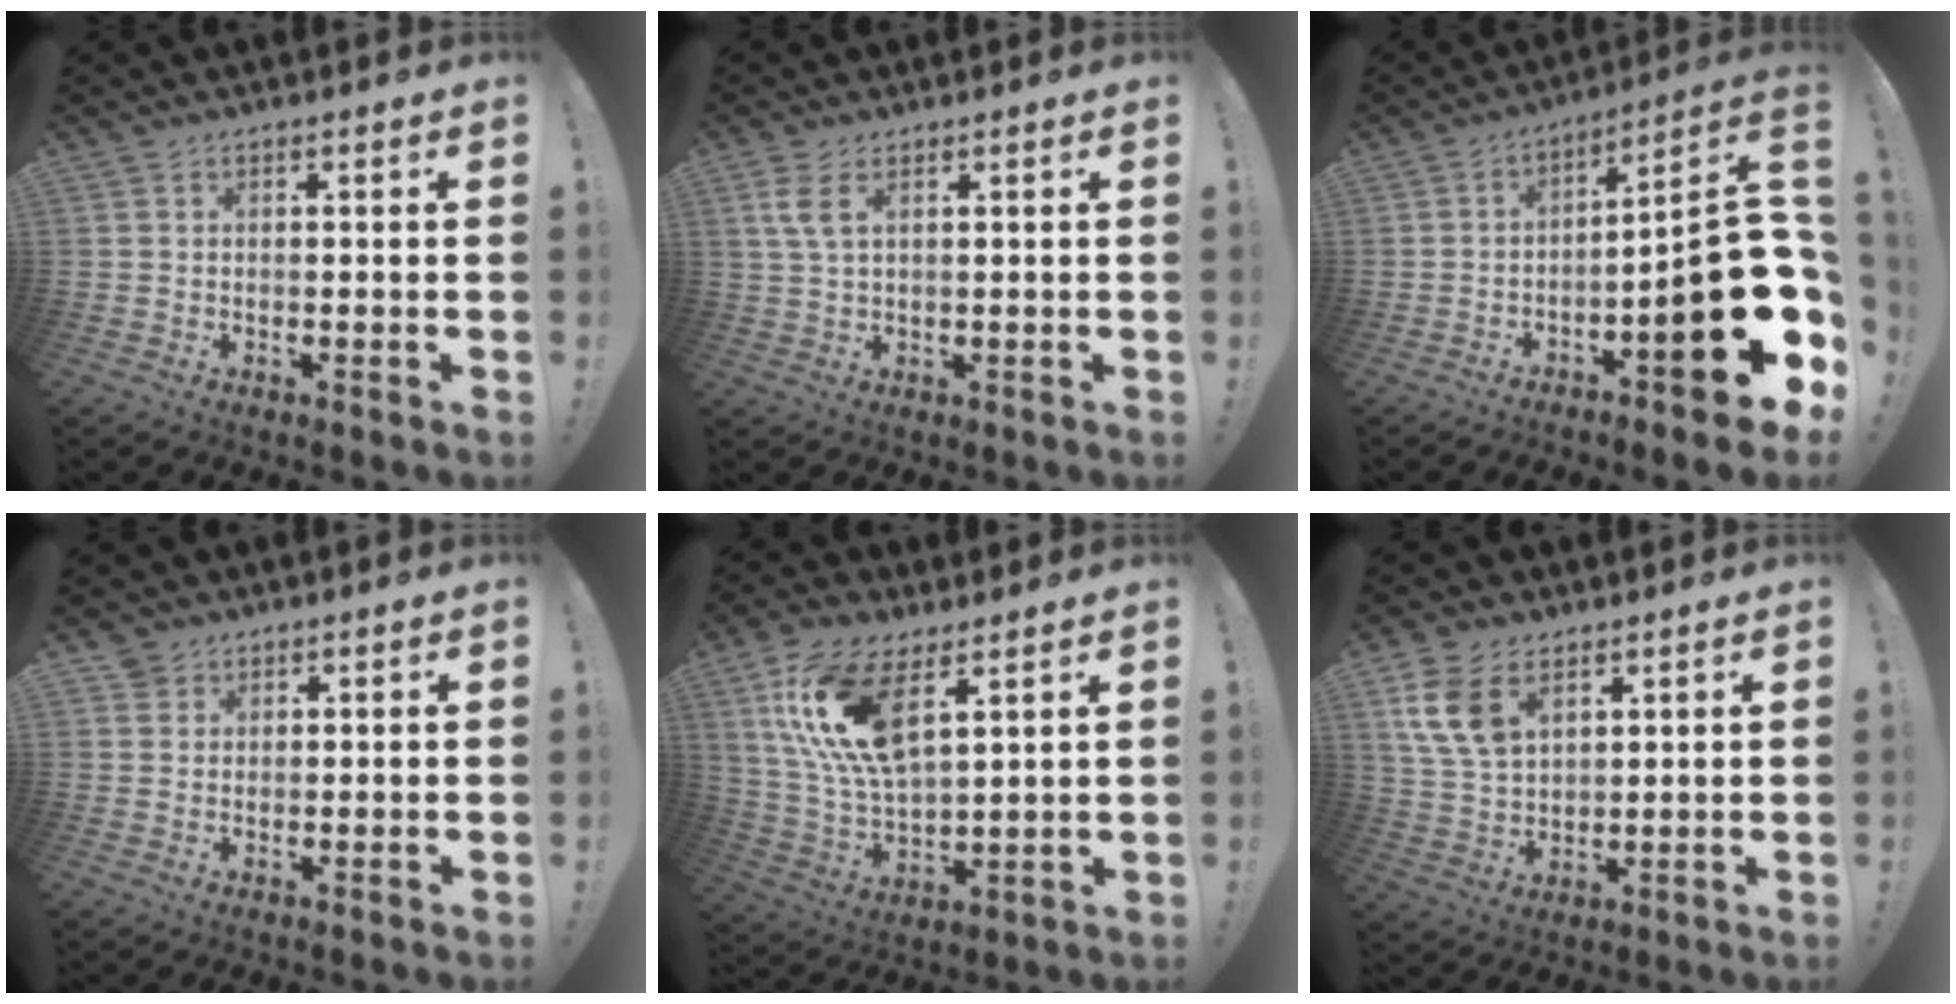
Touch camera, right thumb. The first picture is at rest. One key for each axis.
{"total": 4.9, "fx": 2.0, "fy": 1.9, "fz": 4.1, "tx": -0.085, "ty": -0.002, "tz": 0.035}
{"total": 20.6, "fx": -6.8, "fy": 5.3, "fz": 18.7, "tx": -0.242, "ty": 0.034, "tz": -0.104}
{"total": 2.6, "fx": 1.7, "fy": 1.9, "fz": 0.3, "tx": 0.003, "ty": -0.008, "tz": 0.030}
{"total": 16.8, "fx": 8.5, "fy": 7.0, "fz": 12.7, "tx": -0.262, "ty": -0.032, "tz": 0.150}
{"total": 11.6, "fx": 5.9, "fy": 7.2, "fz": 6.9, "tx": -0.130, "ty": -0.017, "tz": 0.117}